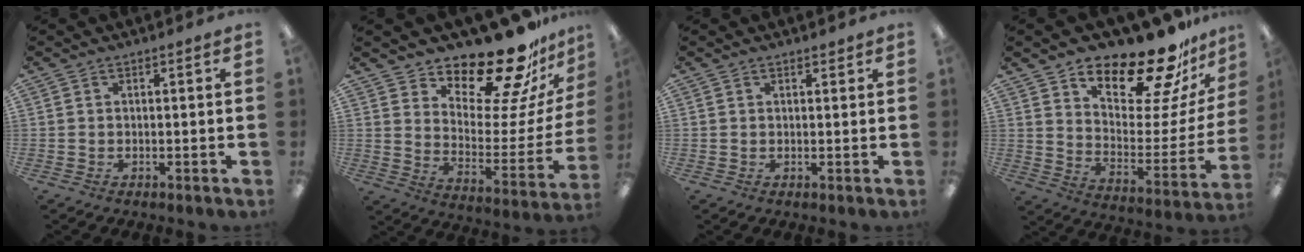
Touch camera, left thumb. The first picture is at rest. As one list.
[{"total": 20.0, "force": [17.2, 5.9, 8.2], "torque": [-0.109, -0.147, 0.284]}, {"total": 1.0, "force": [0.8, 0.4, 0.3], "torque": [0.002, -0.003, 0.014]}, {"total": 19.7, "force": [16.6, 5.9, 8.8], "torque": [-0.133, -0.130, 0.277]}]